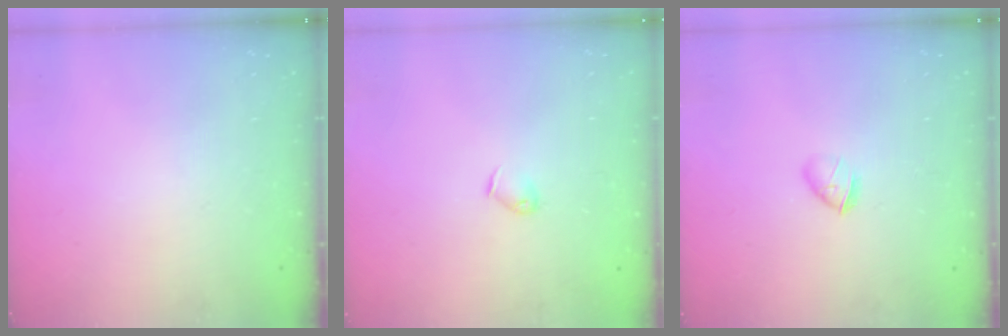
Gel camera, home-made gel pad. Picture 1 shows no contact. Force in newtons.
{"total": 4.0, "press": 3.9, "slide": 0.8}
{"total": 3.7, "press": 3.6, "slide": 1.0}